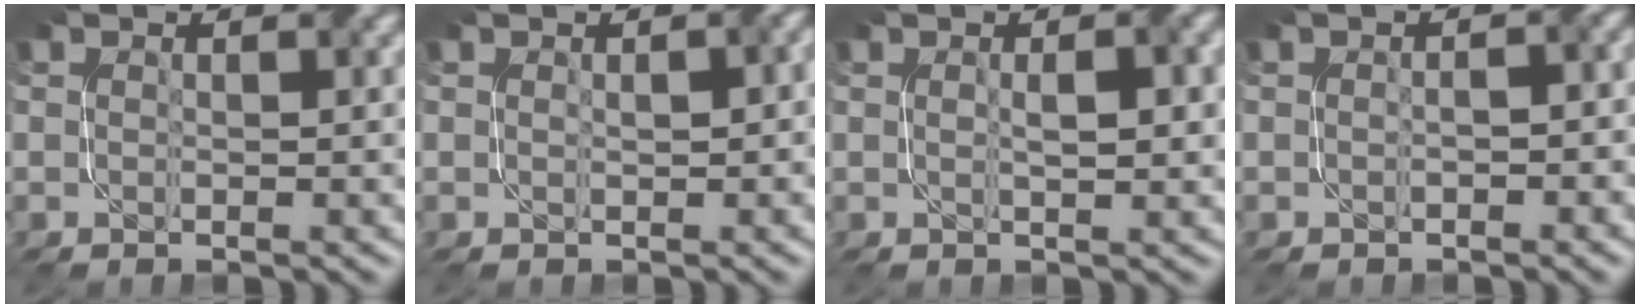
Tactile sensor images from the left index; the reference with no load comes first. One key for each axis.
{"total": 1.5, "fx": 0.3, "fy": 0.5, "fz": 1.4, "tx": -0.021, "ty": 0.005, "tz": 0.010}
{"total": 2.6, "fx": 0.3, "fy": 0.6, "fz": 2.6, "tx": -0.042, "ty": 0.005, "tz": 0.006}
{"total": 1.8, "fx": -0.4, "fy": 0.8, "fz": 1.6, "tx": -0.024, "ty": 0.000, "tz": -0.004}